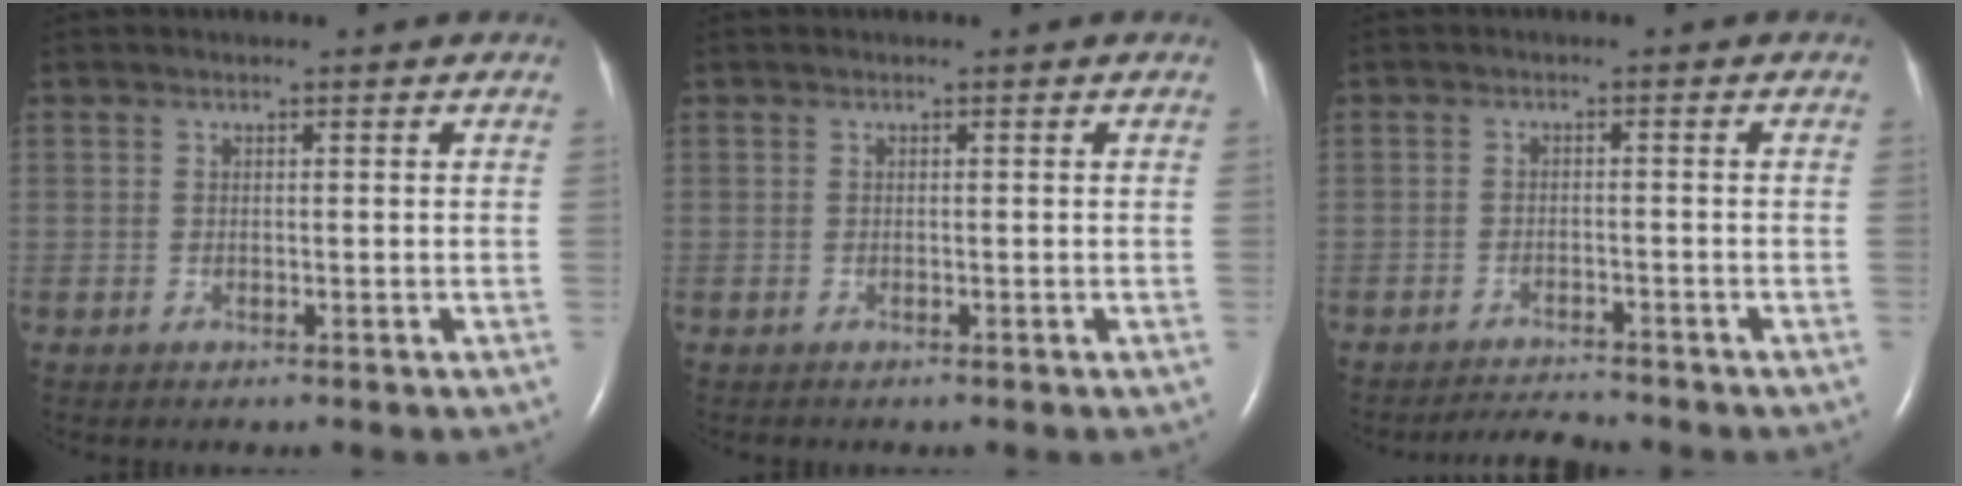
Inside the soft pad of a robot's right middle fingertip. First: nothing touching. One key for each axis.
{"total": 0.0}
{"total": 3.2, "fx": -3.2, "fy": -0.4, "fz": 0.0, "tx": -0.009, "ty": -0.018, "tz": -0.052}